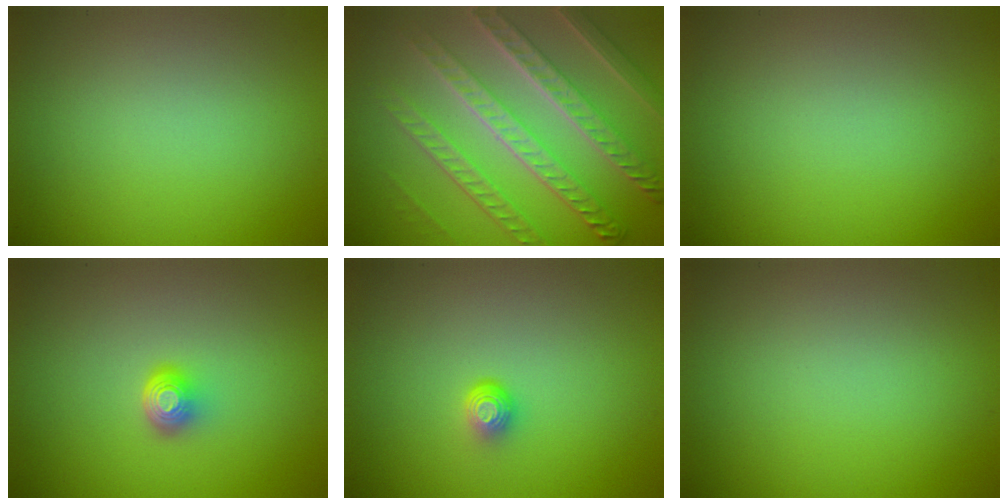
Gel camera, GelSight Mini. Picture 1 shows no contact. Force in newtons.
{"total": 8.2, "press": 6.2, "slide": 5.4}
{"total": 0.0}
{"total": 2.1, "press": 1.4, "slide": 1.6}
{"total": 1.5, "press": 0.9, "slide": 1.2}
{"total": 0.0}